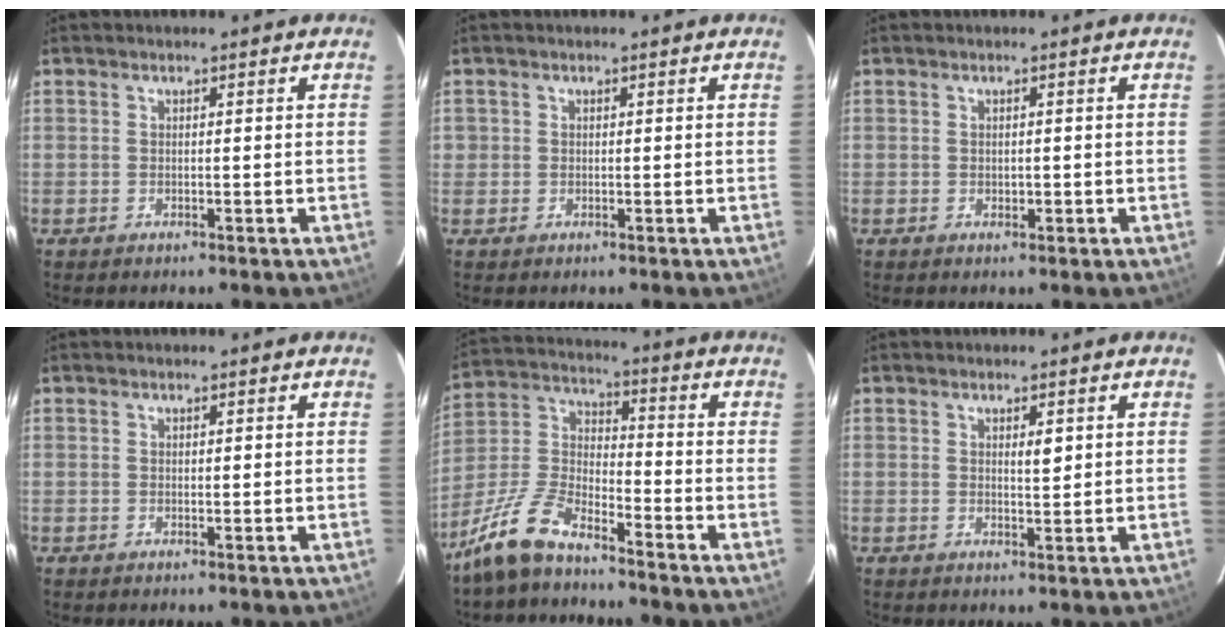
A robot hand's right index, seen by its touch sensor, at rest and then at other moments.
{"total": 0.9, "force": [0.1, 0.9, 0.1], "torque": [0.006, 0.003, -0.001]}
{"total": 1.0, "force": [-0.2, 0.6, 0.8], "torque": [-0.012, -0.001, 0.000]}
{"total": 0.0}
{"total": 10.1, "force": [-8.2, 2.7, 5.2], "torque": [-0.128, 0.005, -0.165]}
{"total": 1.8, "force": [0.7, 0.5, 1.5], "torque": [-0.024, -0.003, 0.011]}